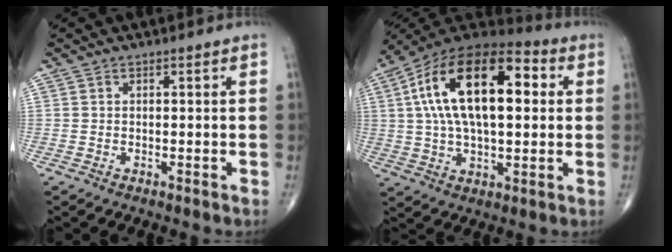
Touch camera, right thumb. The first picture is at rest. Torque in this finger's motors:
{"motor_torque": [0.80, 4.21, 2.46, 0.31, 0.54]}